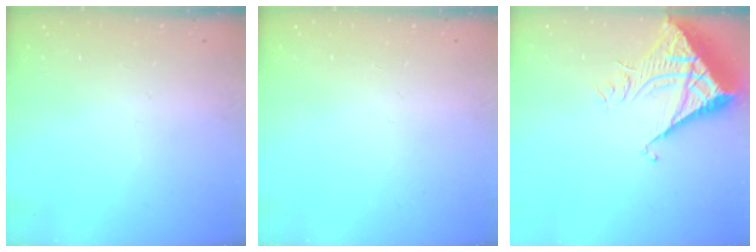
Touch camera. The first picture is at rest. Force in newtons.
{"total": 0.0}
{"total": 8.4, "press": 8.4, "slide": 1.0}